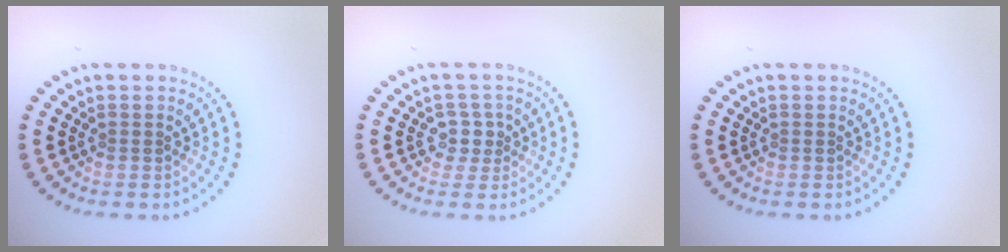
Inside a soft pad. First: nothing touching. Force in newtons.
{"total": 1.6, "press": 1.2, "slide": 1.0}
{"total": 0.0}